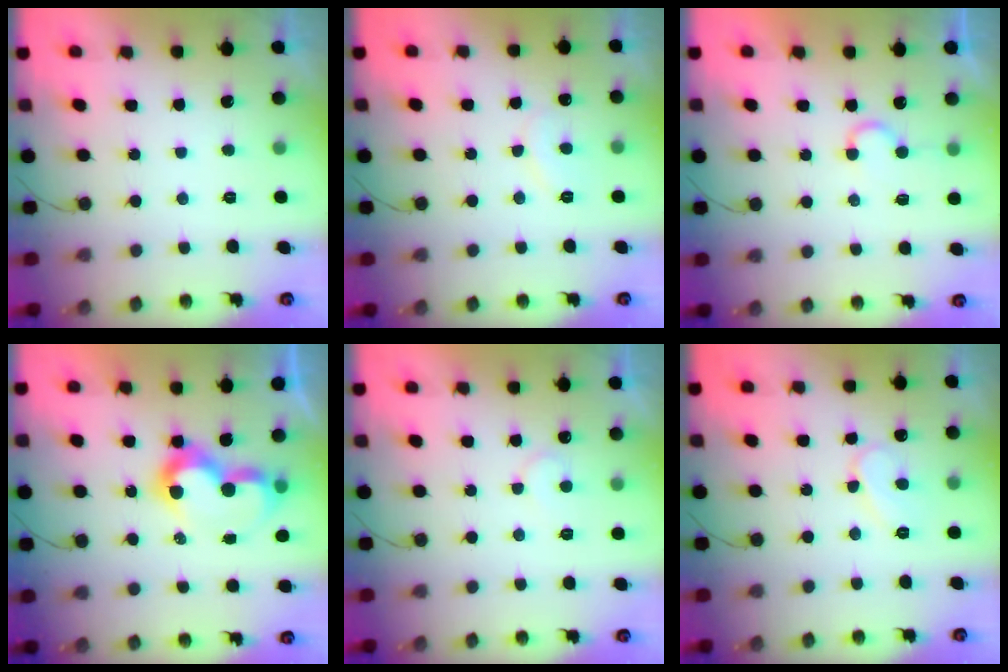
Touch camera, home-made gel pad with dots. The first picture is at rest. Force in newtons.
{"total": 6.9, "press": 6.9, "slide": 0.6}
{"total": 4.6, "press": 4.5, "slide": 0.5}
{"total": 10.2, "press": 10.2, "slide": 1.0}
{"total": 6.6, "press": 6.6, "slide": 0.5}
{"total": 6.8, "press": 6.8, "slide": 0.6}